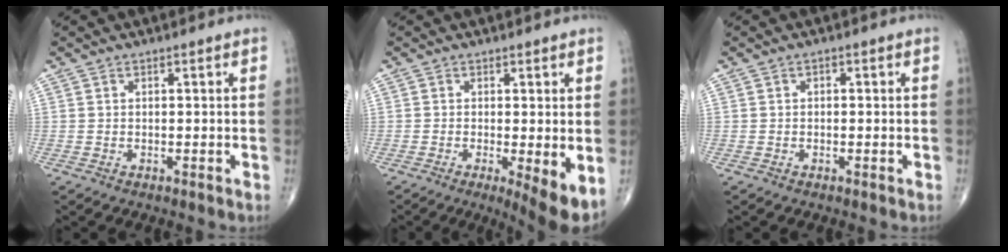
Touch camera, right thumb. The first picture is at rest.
{"total": 6.2, "force": [-1.4, 1.2, 5.9], "torque": [-0.093, -0.020, -0.024]}
{"total": 0.6, "force": [0.0, 0.5, 0.4], "torque": [-0.002, 0.002, -0.004]}